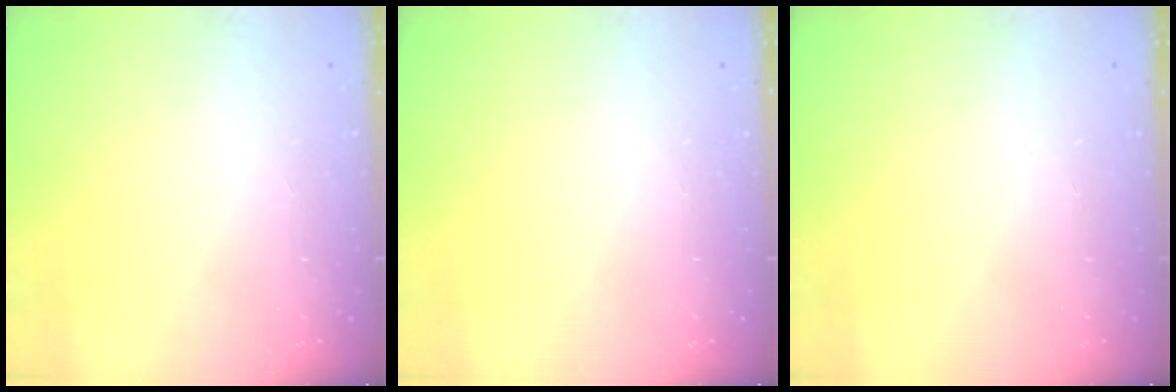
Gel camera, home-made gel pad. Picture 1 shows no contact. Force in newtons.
{"total": 0.0}
{"total": 0.0}